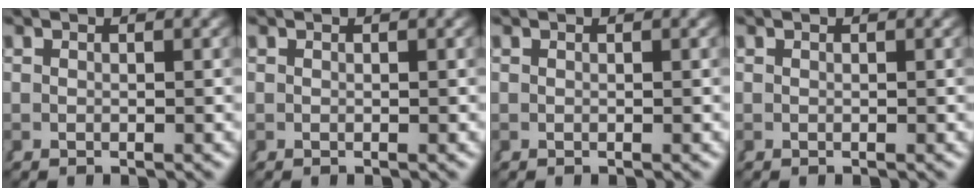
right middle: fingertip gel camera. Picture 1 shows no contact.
{"total": 0.0}
{"total": 0.0}
{"total": 0.0}